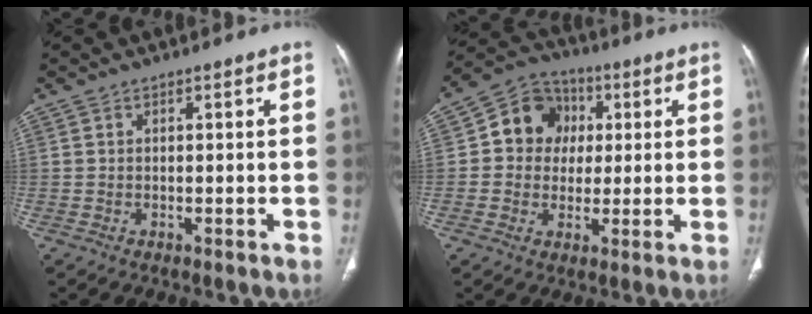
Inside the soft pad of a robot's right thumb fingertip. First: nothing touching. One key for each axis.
{"total": 10.7, "fx": 1.4, "fy": 9.6, "fz": 4.6, "tx": -0.036, "ty": 0.014, "tz": 0.012}